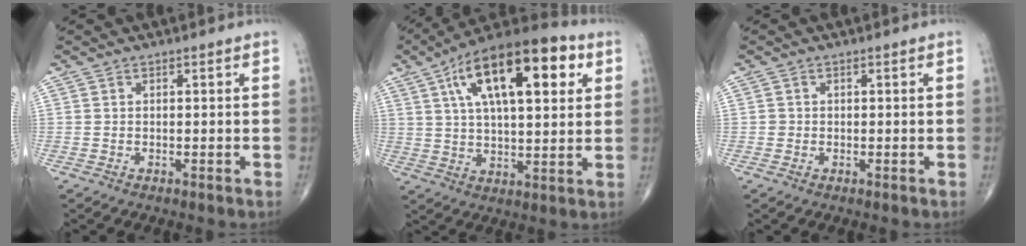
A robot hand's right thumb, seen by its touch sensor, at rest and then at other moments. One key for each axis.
{"total": 21.9, "fx": 8.2, "fy": 9.0, "fz": 18.1, "tx": -0.285, "ty": 0.006, "tz": 0.128}
{"total": 0.7, "fx": -0.1, "fy": 0.7, "fz": 0.0, "tx": 0.003, "ty": 0.003, "tz": -0.002}